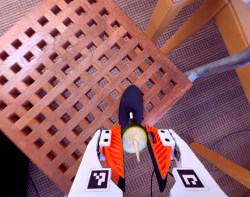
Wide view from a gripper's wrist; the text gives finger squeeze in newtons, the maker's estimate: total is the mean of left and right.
{"total": 7.9, "left": 7.8, "right": 8.1}